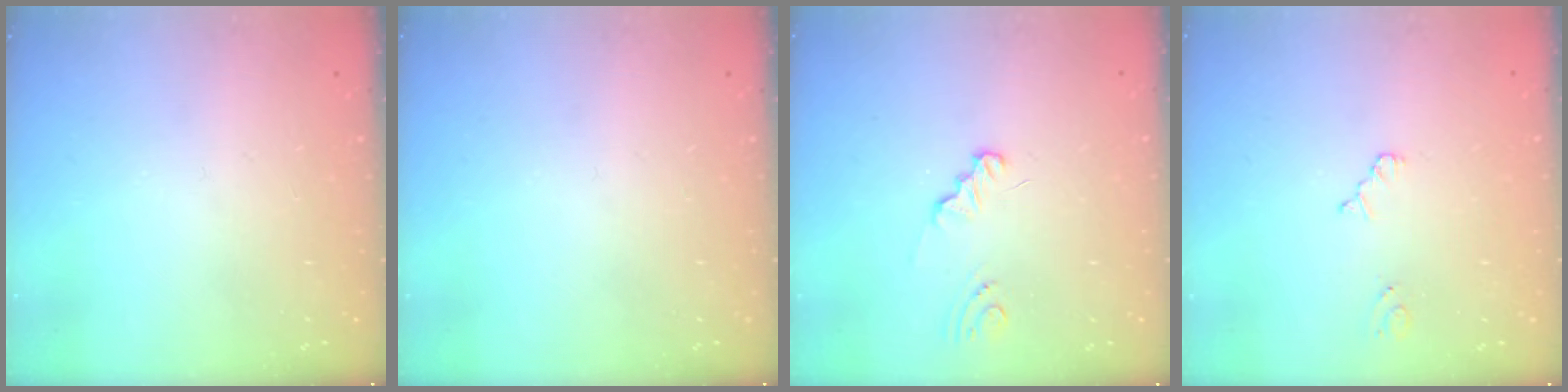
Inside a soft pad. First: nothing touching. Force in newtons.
{"total": 0.0}
{"total": 1.5, "press": 1.4, "slide": 0.1}
{"total": 2.5, "press": 2.5, "slide": 0.4}